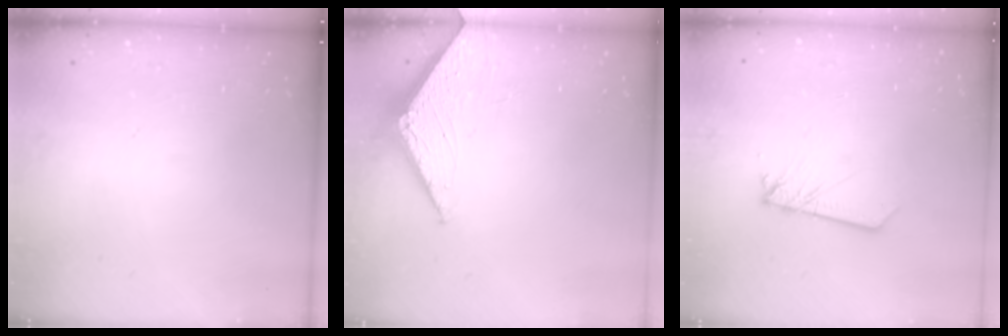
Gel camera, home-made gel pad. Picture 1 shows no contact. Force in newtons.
{"total": 4.0, "press": 4.0, "slide": 0.1}
{"total": 3.0, "press": 3.0, "slide": 0.4}